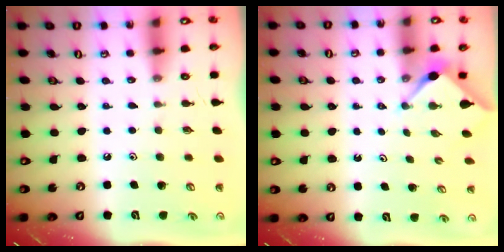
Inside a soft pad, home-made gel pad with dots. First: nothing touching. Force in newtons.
{"total": 2.9, "press": 2.8, "slide": 0.3}